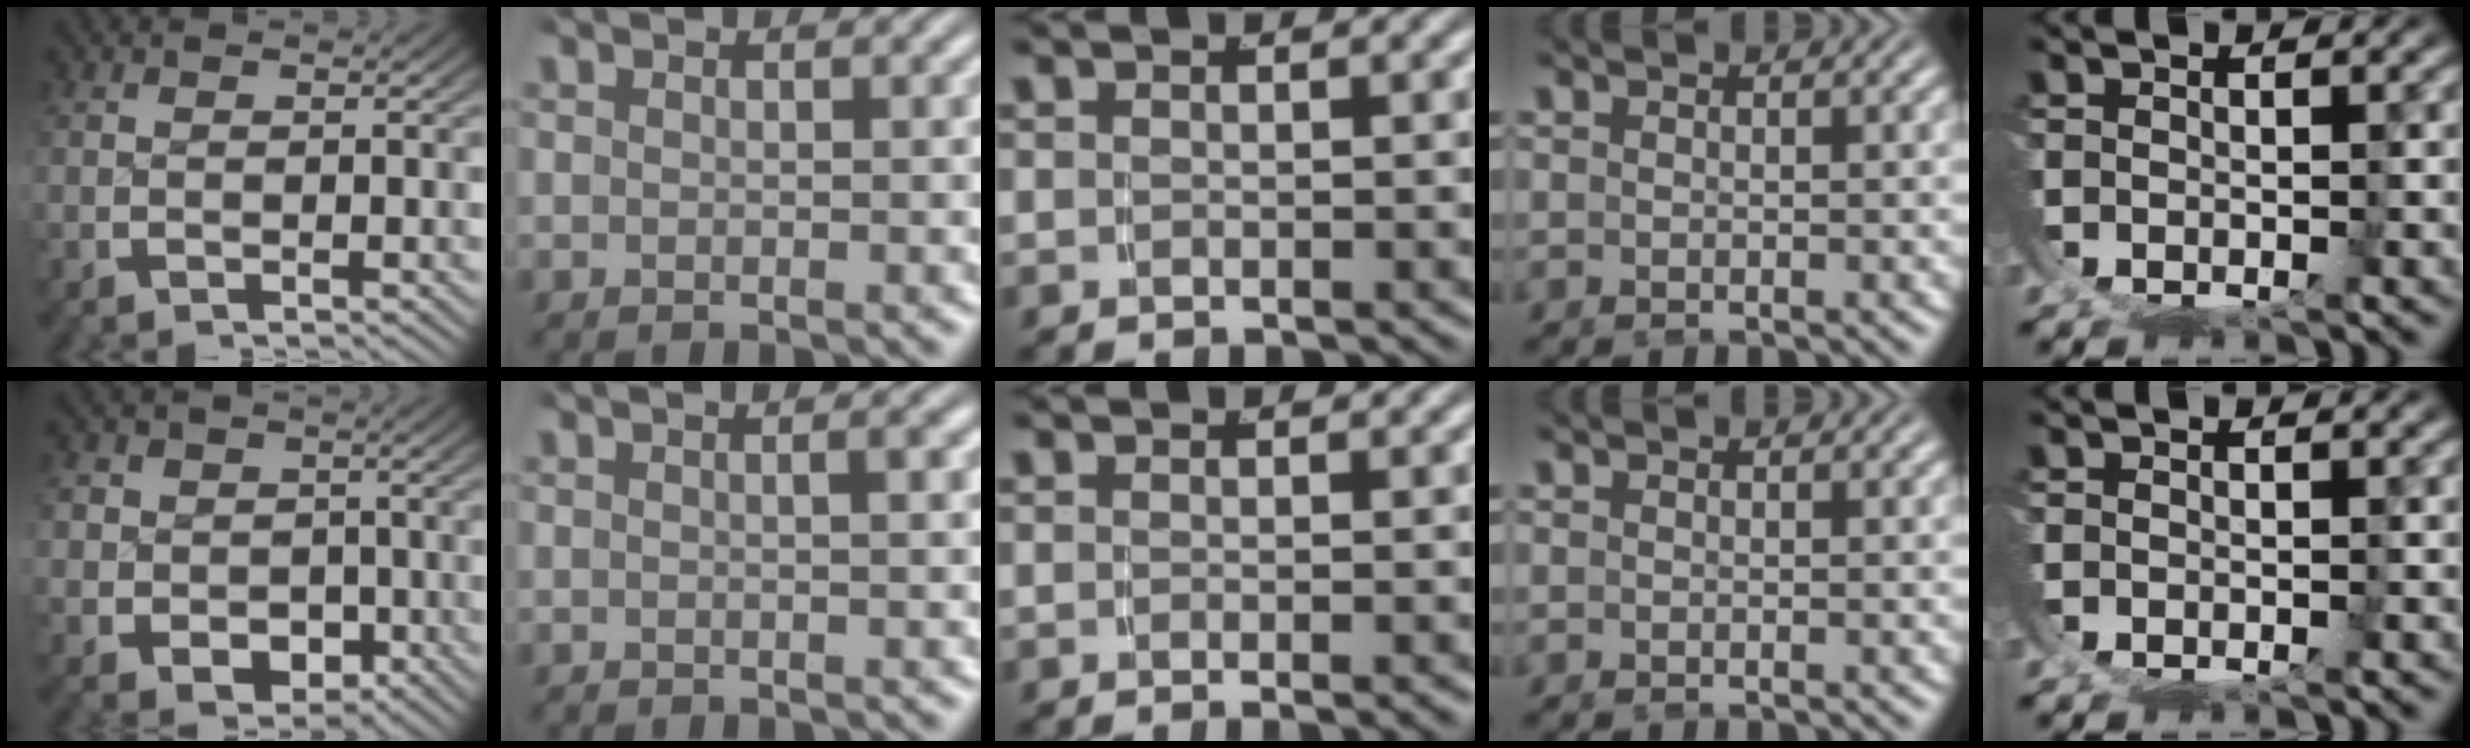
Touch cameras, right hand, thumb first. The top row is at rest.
{"thumb": {"total": 7.3, "force": [-0.8, 6.3, 3.5], "torque": [-0.068, -0.027, -0.007]}, "index": {"total": 0.6, "force": [-0.1, -0.3, 0.5], "torque": [-0.008, 0.002, -0.002]}, "middle": {"total": 0.8, "force": [-0.4, -0.5, 0.5], "torque": [0.000, 0.000, -0.008]}}